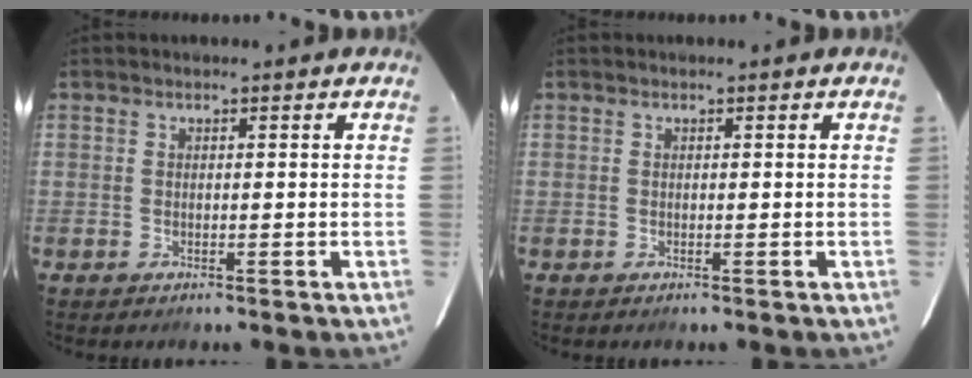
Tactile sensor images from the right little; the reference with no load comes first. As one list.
[{"total": 0.0}]